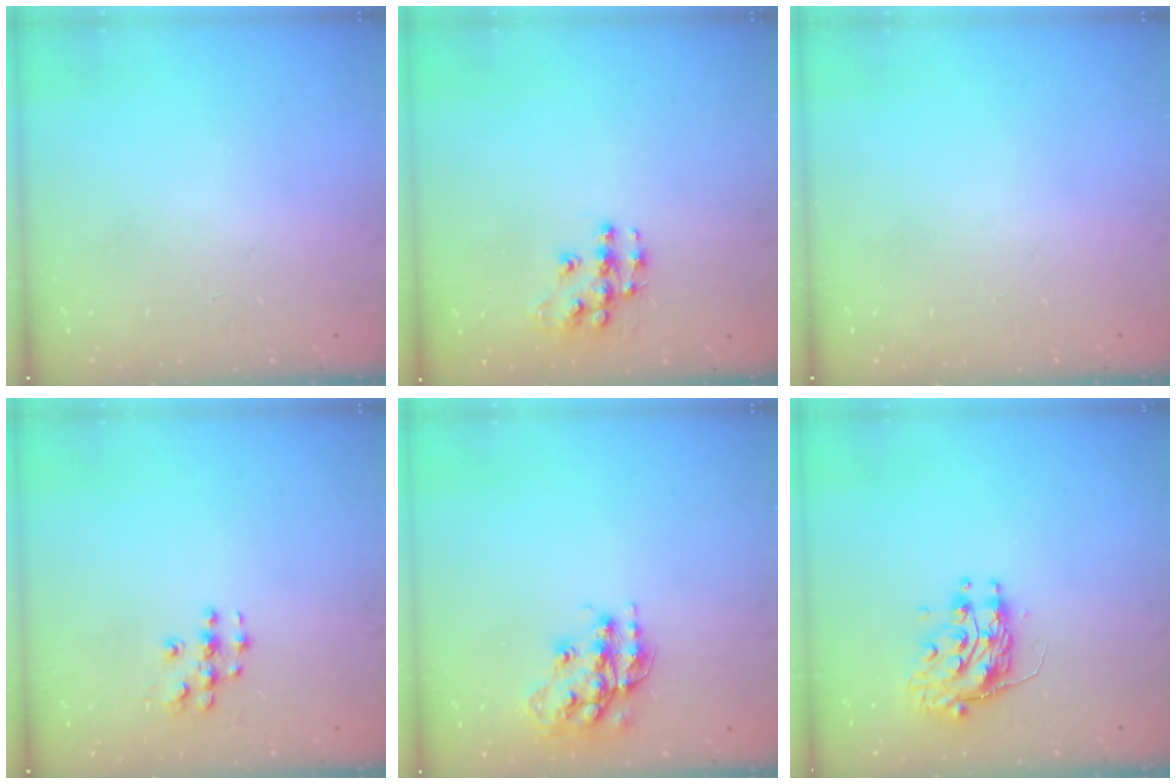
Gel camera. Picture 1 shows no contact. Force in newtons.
{"total": 9.7, "press": 9.7, "slide": 0.7}
{"total": 0.0}
{"total": 5.4, "press": 5.4, "slide": 0.5}
{"total": 14.6, "press": 14.5, "slide": 0.7}
{"total": 9.6, "press": 9.6, "slide": 0.7}